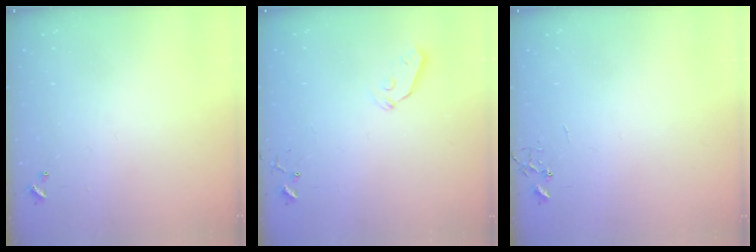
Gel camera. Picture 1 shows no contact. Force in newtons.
{"total": 3.8, "press": 3.8, "slide": 0.3}
{"total": 0.0}